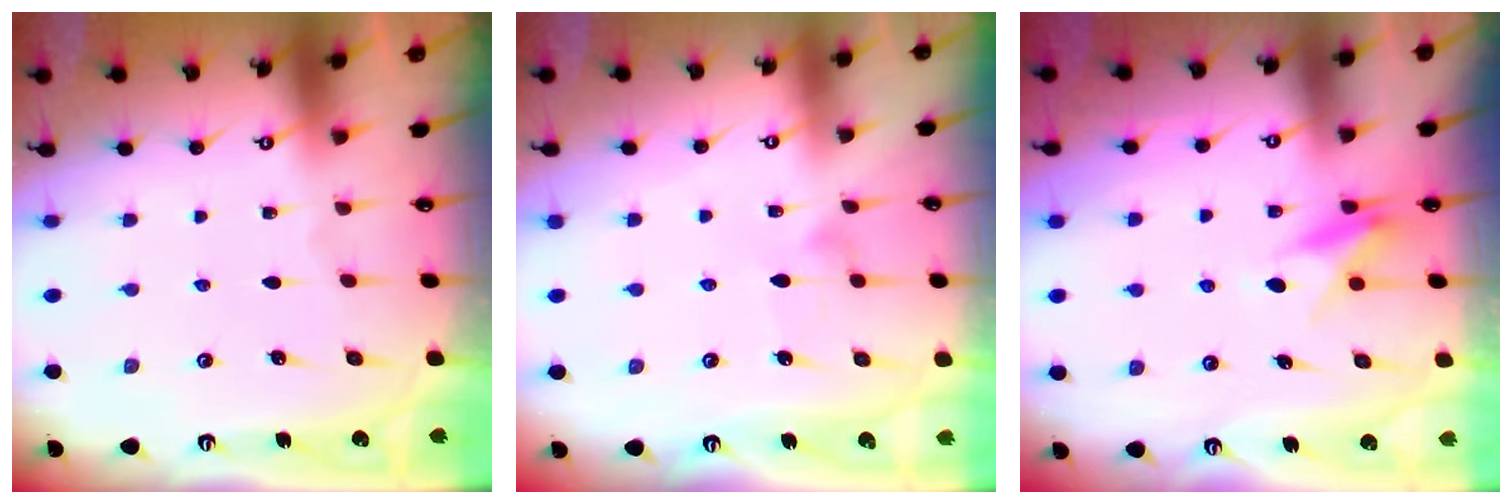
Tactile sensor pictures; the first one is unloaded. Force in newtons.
{"total": 6.6, "press": 6.6, "slide": 0.4}
{"total": 8.0, "press": 8.0, "slide": 0.5}